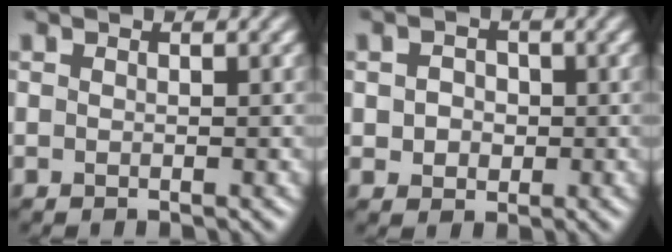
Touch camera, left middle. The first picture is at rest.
{"total": 2.4, "force": [-0.1, 2.1, 1.2], "torque": [-0.013, 0.005, -0.006]}